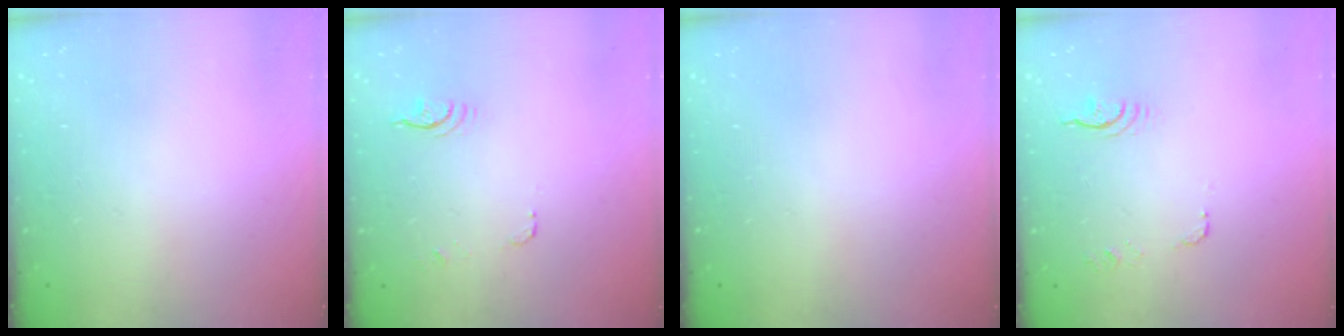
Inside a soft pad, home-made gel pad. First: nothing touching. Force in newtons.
{"total": 14.3, "press": 5.9, "slide": 13.1}
{"total": 0.0}
{"total": 14.8, "press": 7.2, "slide": 12.9}